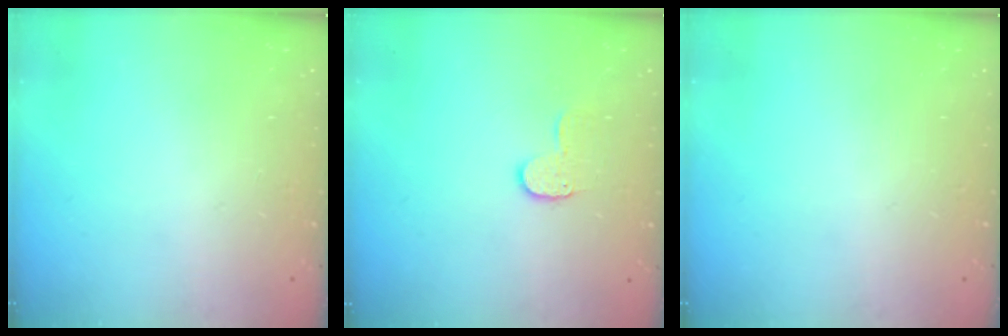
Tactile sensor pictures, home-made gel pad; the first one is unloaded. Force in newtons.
{"total": 6.5, "press": 6.4, "slide": 0.4}
{"total": 0.0}